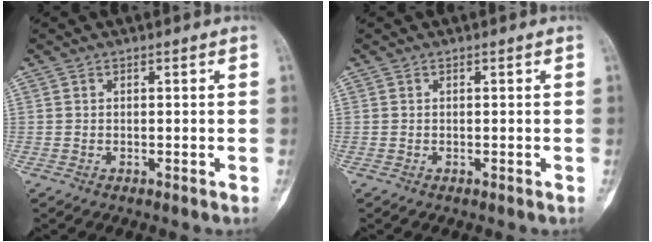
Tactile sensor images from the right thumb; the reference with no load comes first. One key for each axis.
{"total": 0.0}